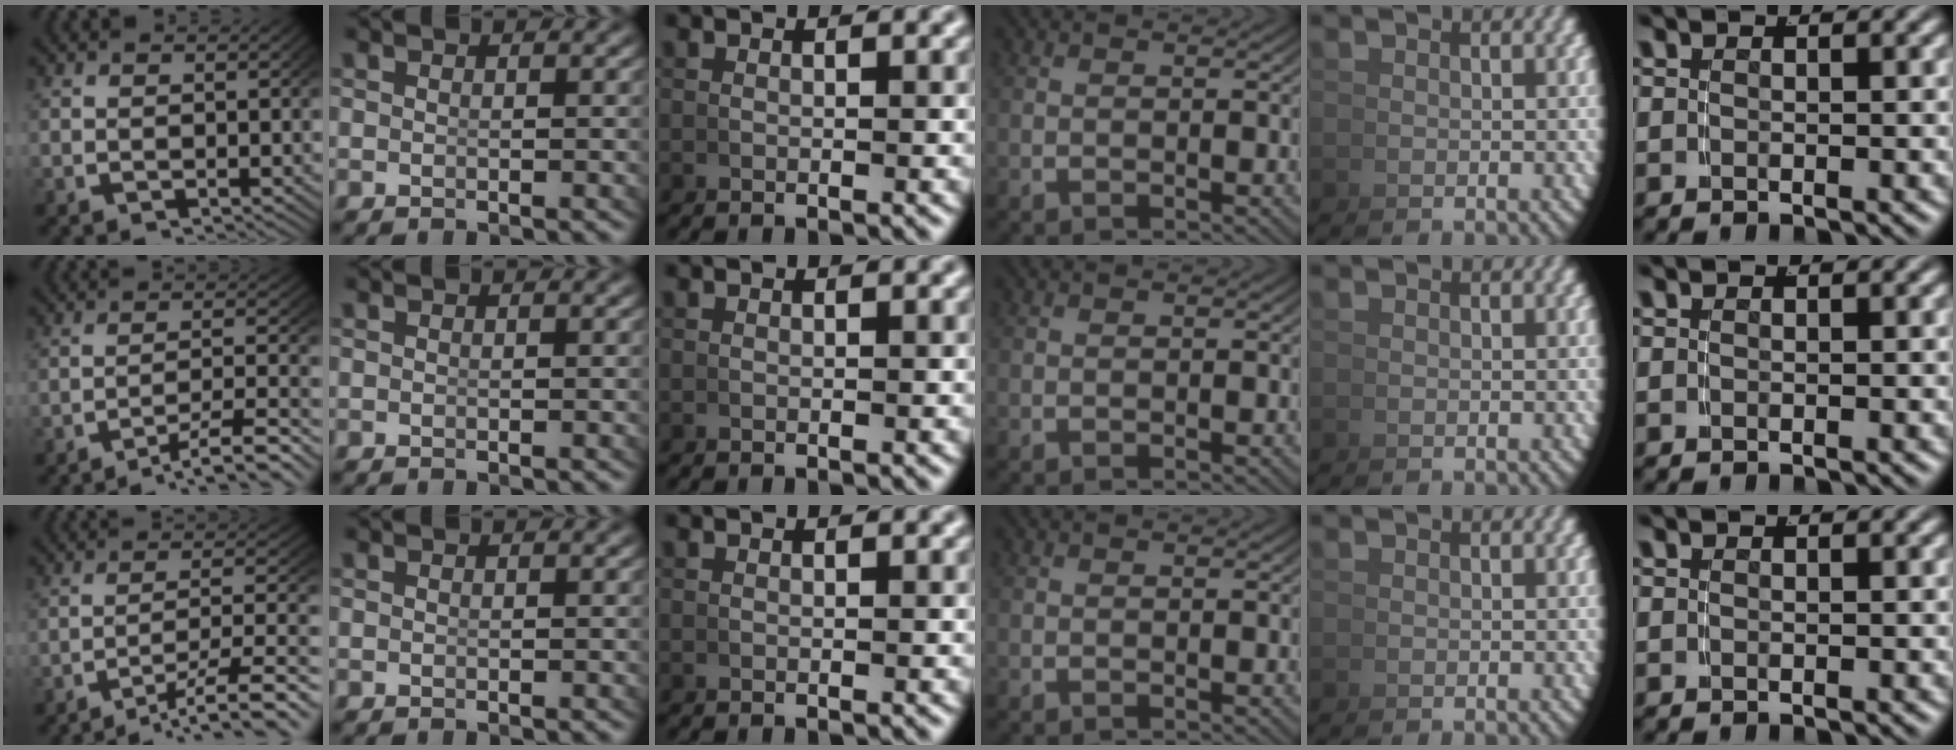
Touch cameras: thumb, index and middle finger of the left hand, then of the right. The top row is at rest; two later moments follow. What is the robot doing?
{"motion": "lift_and_place", "object": "cup"}